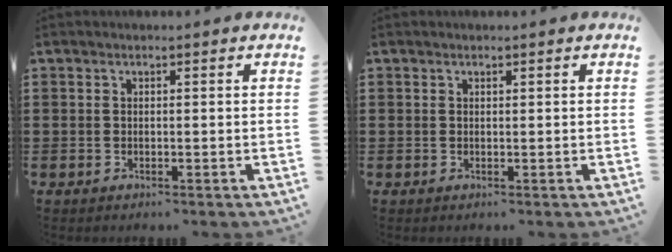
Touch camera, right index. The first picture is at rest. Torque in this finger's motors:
{"motor_torque": [-0.15, 0.04, 0.02, -0.01]}